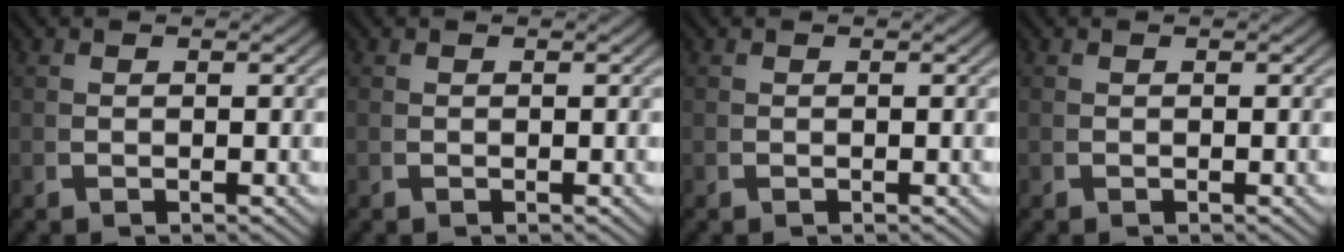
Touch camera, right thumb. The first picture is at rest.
{"total": 0.0}
{"total": 0.0}
{"total": 0.0}